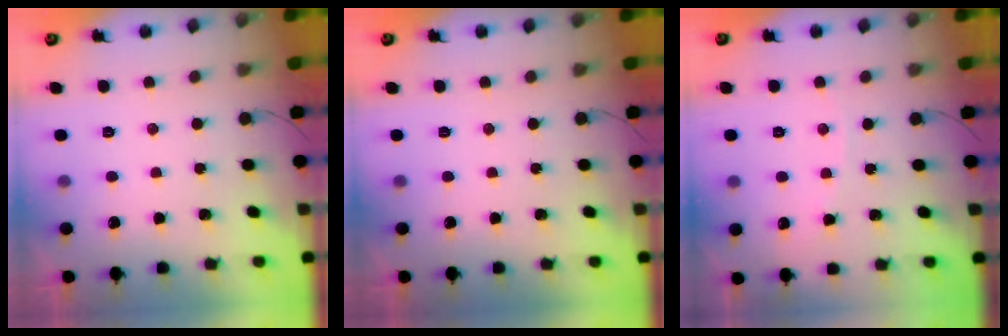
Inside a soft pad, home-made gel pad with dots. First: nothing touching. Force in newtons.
{"total": 0.0}
{"total": 3.2, "press": 3.1, "slide": 0.4}